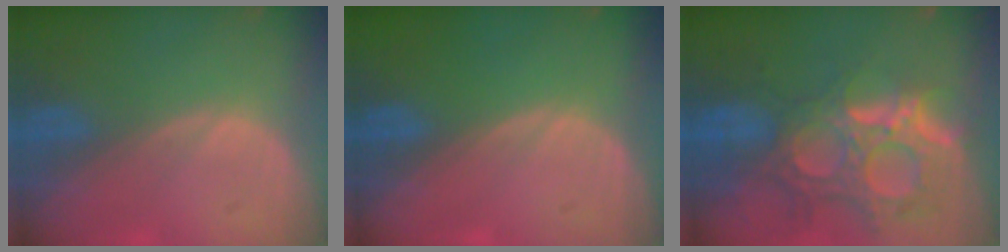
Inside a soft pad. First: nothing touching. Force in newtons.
{"total": 0.0}
{"total": 13.1, "press": 11.2, "slide": 6.8}